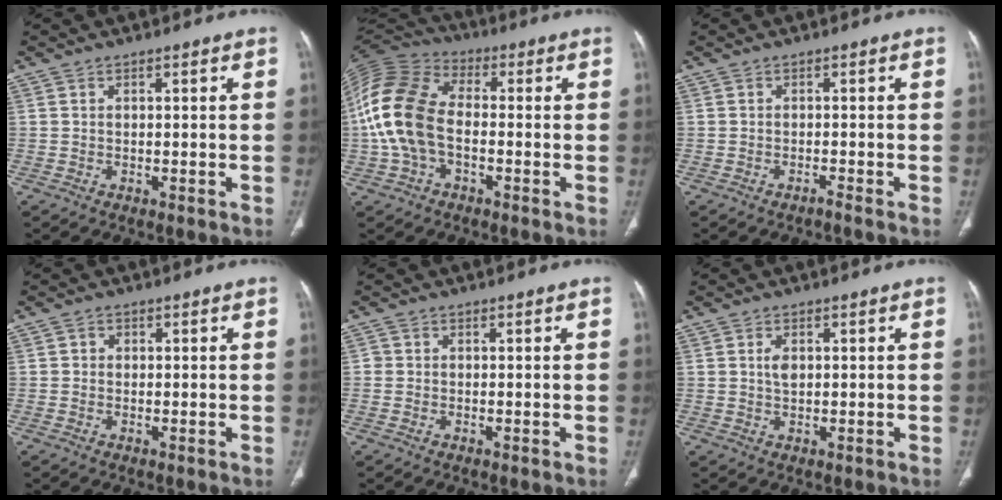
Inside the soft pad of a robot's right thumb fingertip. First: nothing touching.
{"total": 16.2, "force": [-1.2, 10.4, 12.4], "torque": [-0.266, 0.026, -0.026]}
{"total": 0.8, "force": [-0.7, -0.2, 0.3], "torque": [-0.009, 0.006, -0.013]}
{"total": 1.2, "force": [0.1, 1.1, 0.3], "torque": [0.001, 0.003, 0.000]}
{"total": 0.8, "force": [-0.1, 0.8, 0.1], "torque": [0.002, 0.004, -0.001]}
{"total": 2.1, "force": [0.5, 1.3, 1.6], "torque": [-0.027, -0.002, 0.011]}